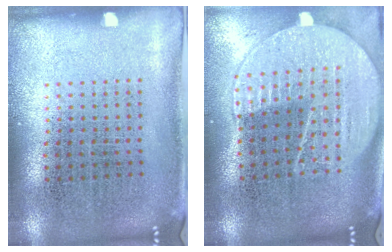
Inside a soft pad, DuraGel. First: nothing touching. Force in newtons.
{"total": 2.0, "press": 1.8, "slide": 1.0}